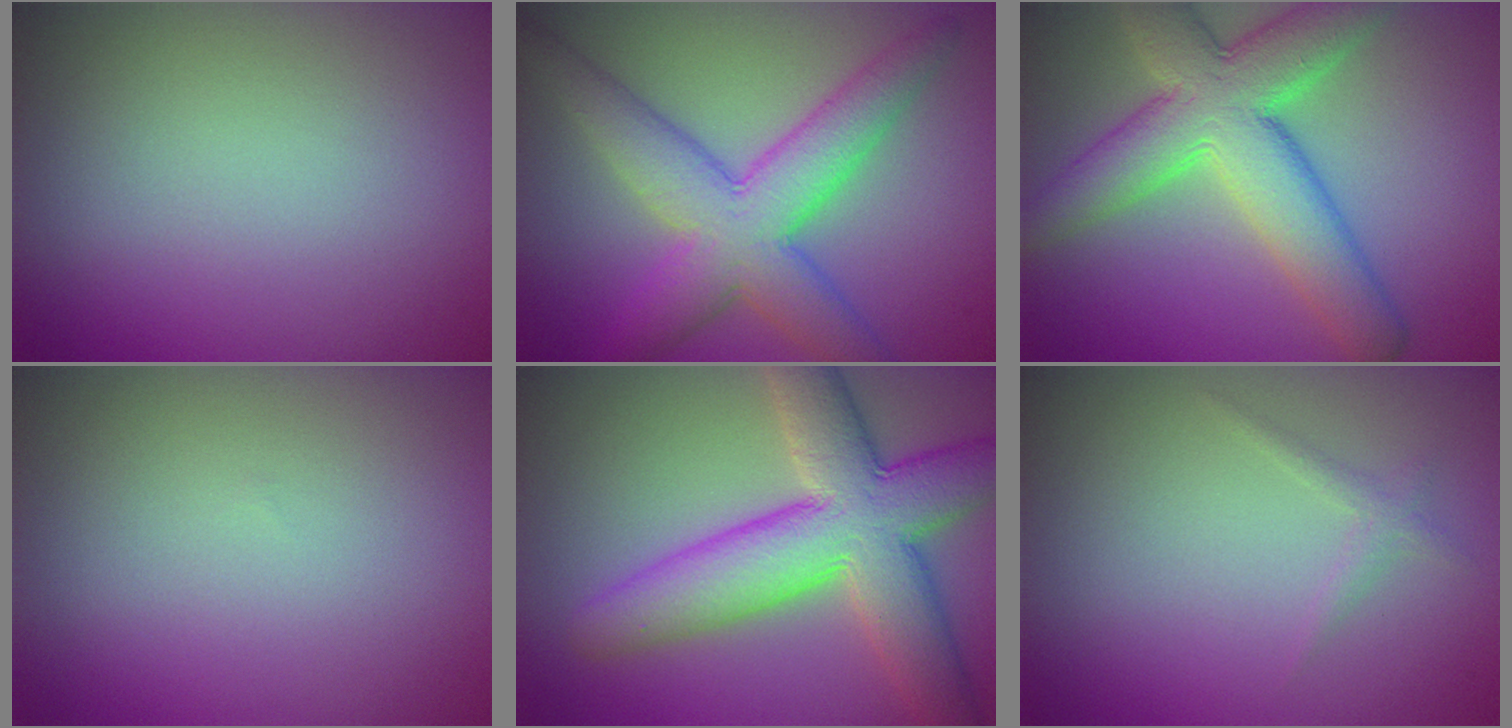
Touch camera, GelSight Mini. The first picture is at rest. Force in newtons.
{"total": 7.5, "press": 7.5, "slide": 0.2}
{"total": 9.3, "press": 9.2, "slide": 0.5}
{"total": 0.0}
{"total": 9.7, "press": 9.7, "slide": 0.2}
{"total": 1.0, "press": 1.0, "slide": 0.0}